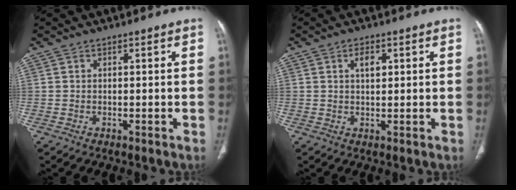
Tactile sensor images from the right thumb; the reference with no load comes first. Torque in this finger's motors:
{"motor_torque": [0.95, 2.24, 0.03, 0.21, 0.01]}